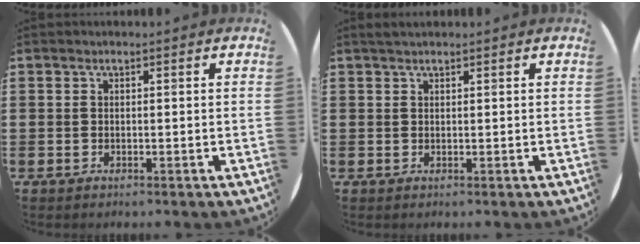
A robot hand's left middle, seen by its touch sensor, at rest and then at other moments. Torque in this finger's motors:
{"motor_torque": [0.33, -0.16, -0.24, -0.06]}